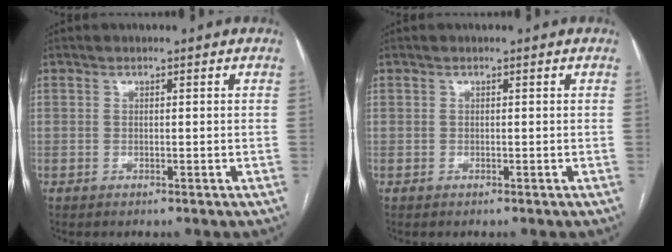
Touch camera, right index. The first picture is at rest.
{"total": 0.0}